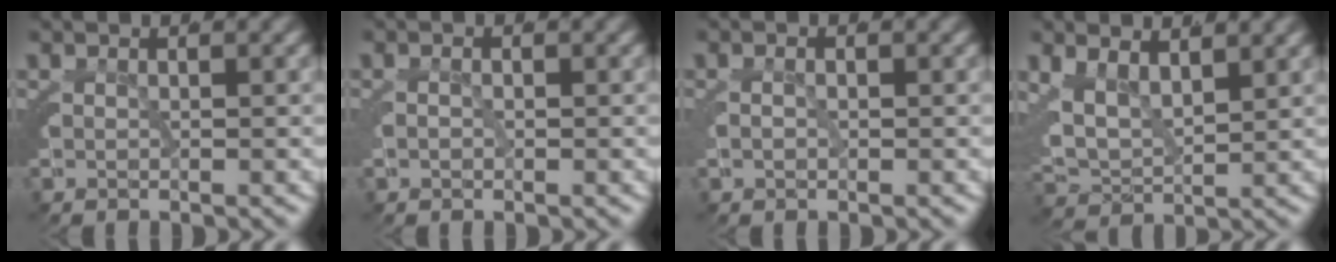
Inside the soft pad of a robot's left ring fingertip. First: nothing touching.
{"total": 0.6, "force": [-0.2, 0.1, 0.6], "torque": [-0.012, -0.003, -0.002]}
{"total": 0.9, "force": [-0.1, 0.2, 0.8], "torque": [-0.018, -0.001, 0.001]}
{"total": 6.4, "force": [1.9, 4.8, 3.8], "torque": [-0.095, -0.014, 0.035]}